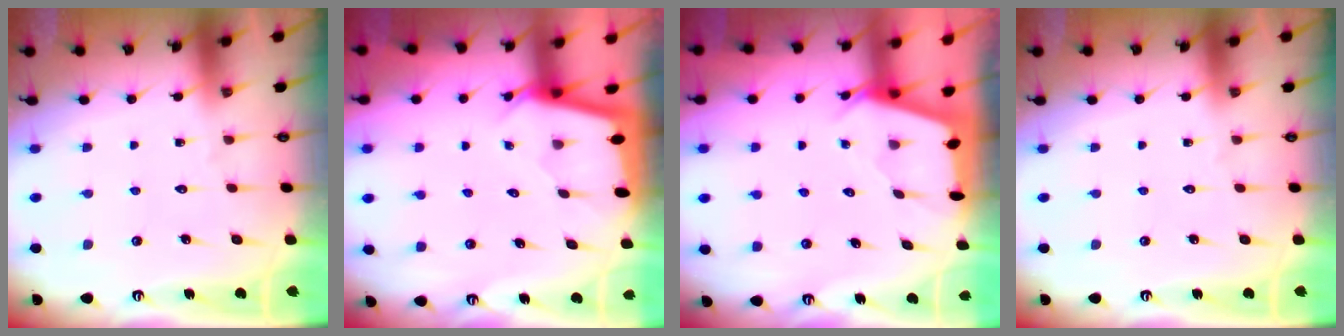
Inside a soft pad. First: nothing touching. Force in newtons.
{"total": 2.2, "press": 2.2, "slide": 0.1}
{"total": 2.4, "press": 2.4, "slide": 0.2}
{"total": 0.0}